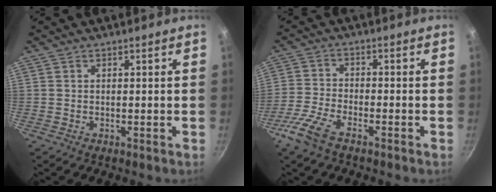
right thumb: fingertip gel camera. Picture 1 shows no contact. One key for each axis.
{"total": 7.1, "fx": -4.7, "fy": 2.5, "fz": 4.7, "tx": -0.114, "ty": 0.018, "tz": -0.104}